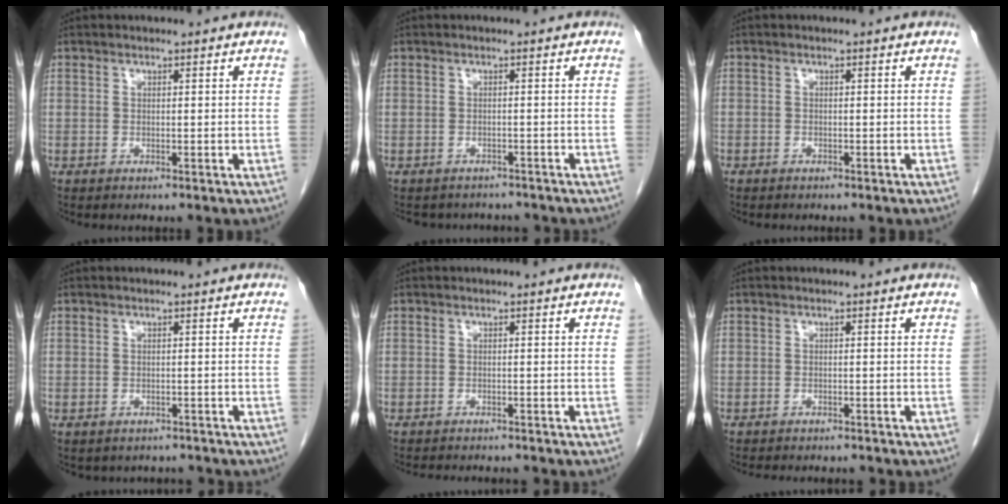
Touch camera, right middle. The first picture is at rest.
{"total": 6.3, "force": [-5.8, 2.4, 0.7], "torque": [-0.009, 0.006, -0.068]}
{"total": 0.9, "force": [-0.7, 0.5, 0.2], "torque": [-0.006, 0.002, -0.011]}
{"total": 3.8, "force": [-3.3, 1.8, 0.3], "torque": [-0.004, 0.009, -0.039]}
{"total": 6.7, "force": [-6.2, 1.4, 2.2], "torque": [-0.027, -0.004, -0.081]}
{"total": 7.5, "force": [-6.7, 1.8, 2.7], "torque": [-0.033, -0.002, -0.084]}